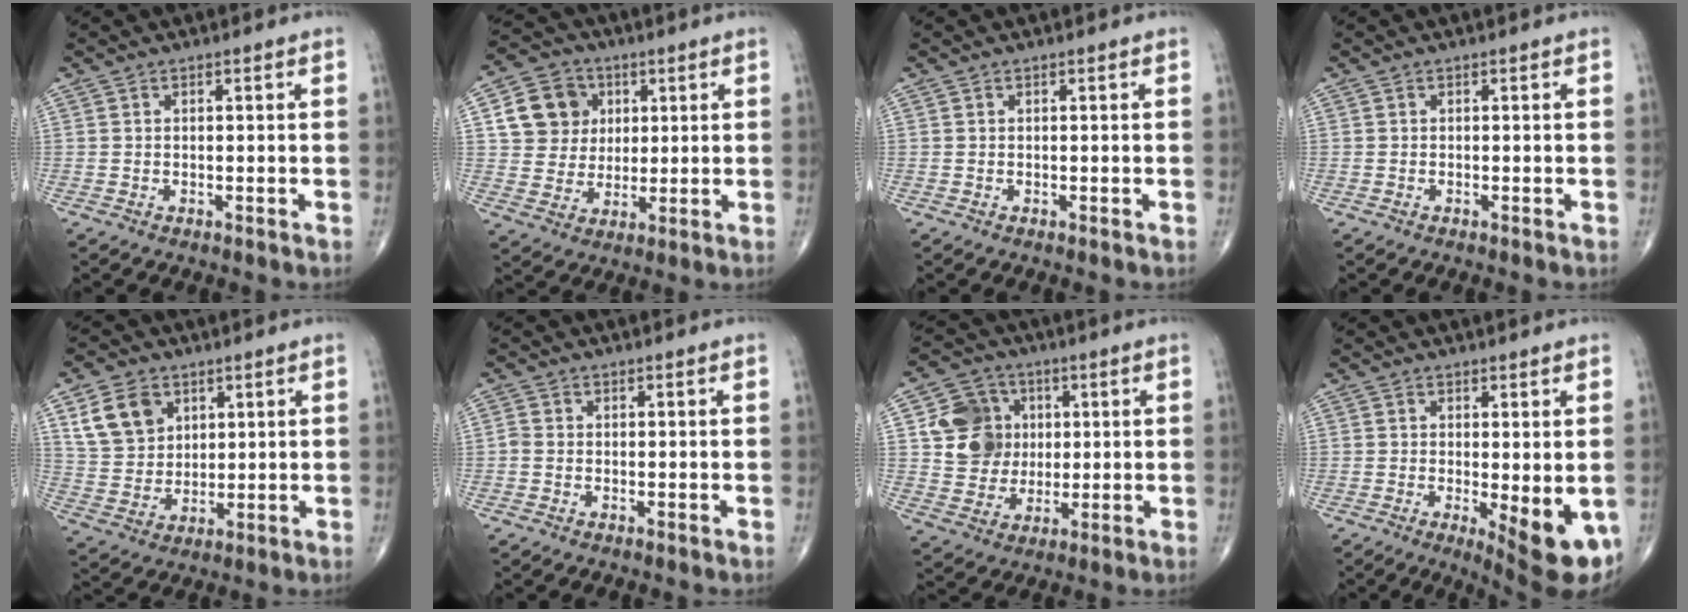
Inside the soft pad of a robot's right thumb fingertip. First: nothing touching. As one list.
[{"total": 10.8, "force": [3.1, 9.6, 3.9], "torque": [-0.039, -0.002, 0.053]}, {"total": 0.0}, {"total": 0.0}, {"total": 10.2, "force": [4.6, 7.6, 4.9], "torque": [-0.071, -0.017, 0.096]}, {"total": 1.3, "force": [-0.2, 1.0, 0.7], "torque": [-0.012, 0.000, -0.005]}, {"total": 11.3, "force": [2.2, 10.1, 4.6], "torque": [-0.043, -0.002, 0.041]}, {"total": 10.3, "force": [-2.7, 3.3, 9.4], "torque": [-0.116, -0.021, -0.029]}]